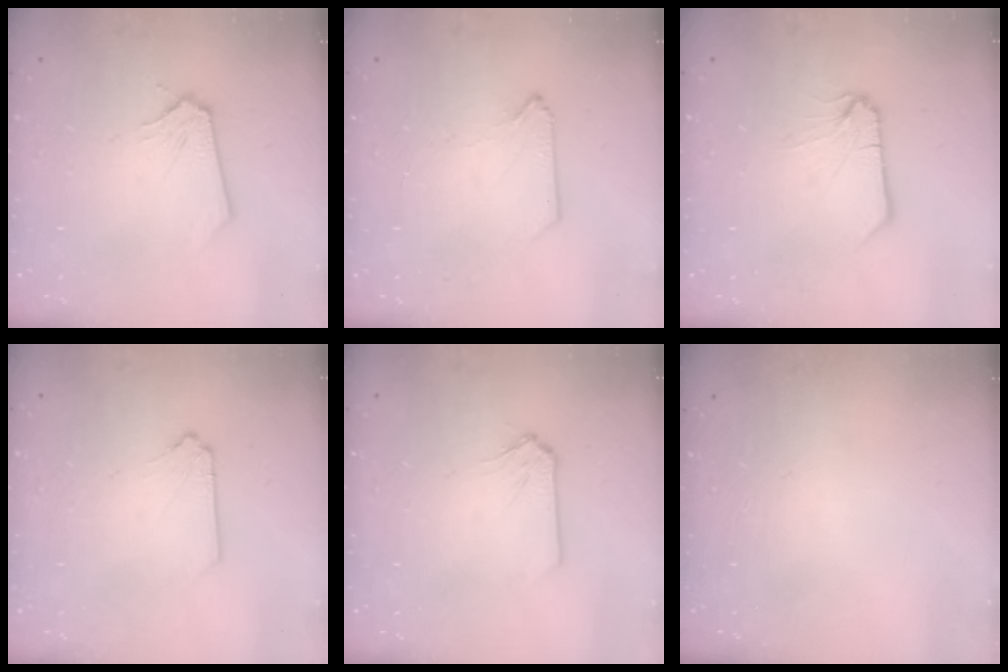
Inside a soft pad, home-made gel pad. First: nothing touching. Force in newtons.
{"total": 0.0}
{"total": 1.0, "press": 1.0, "slide": 0.3}
{"total": 0.0}
{"total": 0.7, "press": 0.7, "slide": 0.1}
{"total": 0.0}